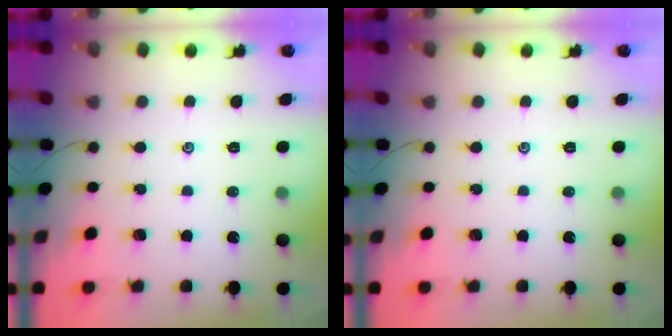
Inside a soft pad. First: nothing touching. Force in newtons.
{"total": 0.0}